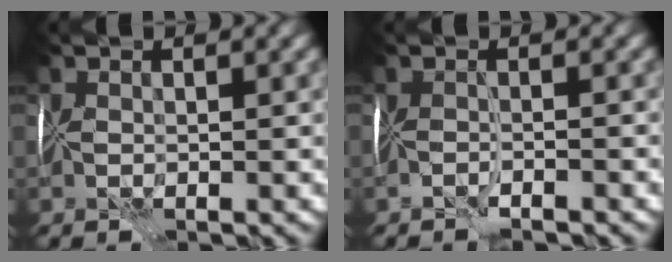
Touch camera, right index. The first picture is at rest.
{"total": 1.3, "force": [-1.2, 0.0, 0.5], "torque": [-0.008, -0.007, -0.026]}